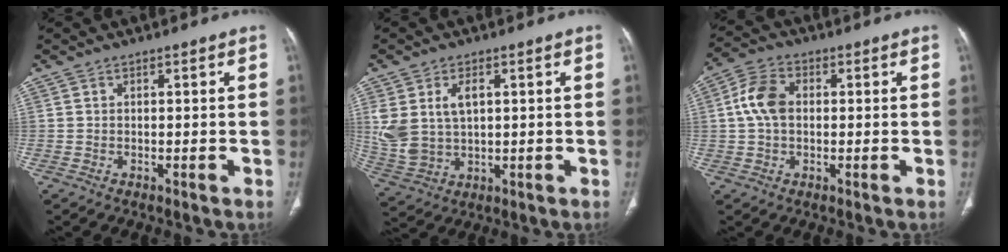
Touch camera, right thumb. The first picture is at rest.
{"total": 10.3, "force": [2.4, 6.6, 7.6], "torque": [-0.161, -0.002, 0.063]}
{"total": 7.4, "force": [0.6, 5.0, 5.4], "torque": [-0.107, 0.018, 0.007]}